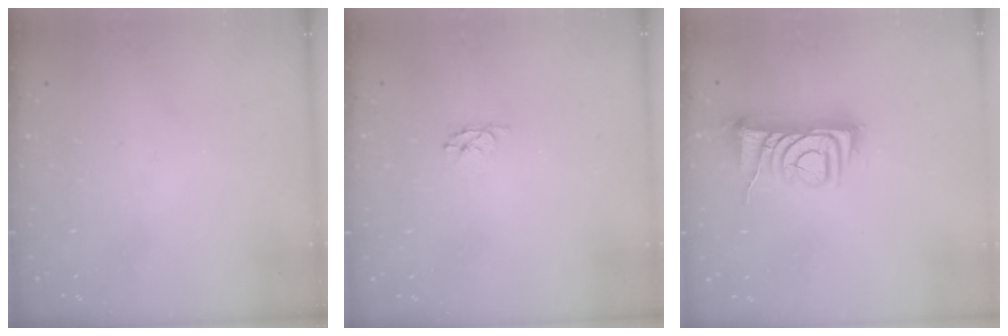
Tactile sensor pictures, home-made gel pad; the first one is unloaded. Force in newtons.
{"total": 2.9, "press": 2.9, "slide": 0.3}
{"total": 8.1, "press": 8.1, "slide": 0.6}